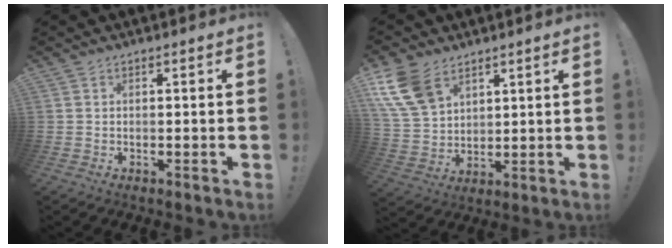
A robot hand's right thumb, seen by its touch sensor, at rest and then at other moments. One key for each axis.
{"total": 13.2, "fx": 7.4, "fy": 8.5, "fz": 6.9, "tx": -0.138, "ty": -0.031, "tz": 0.148}